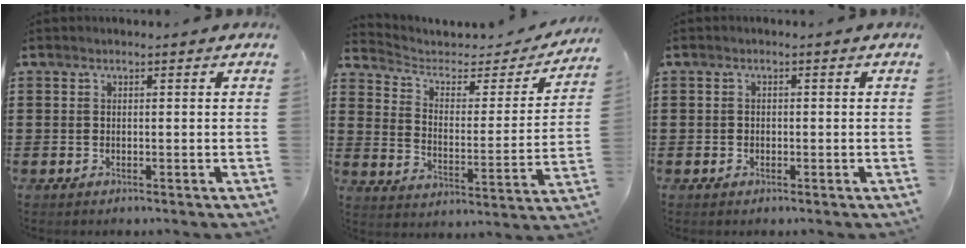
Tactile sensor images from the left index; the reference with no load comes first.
{"total": 3.7, "force": [2.8, 1.9, 1.4], "torque": [-0.047, -0.018, 0.041]}
{"total": 0.7, "force": [-0.3, 0.7, 0.0], "torque": [-0.004, 0.003, -0.007]}